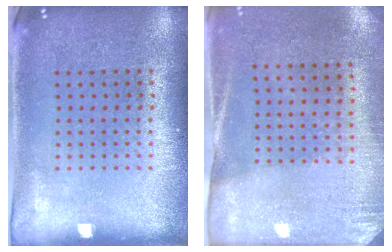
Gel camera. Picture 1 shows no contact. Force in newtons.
{"total": 2.7, "press": 2.4, "slide": 1.3}